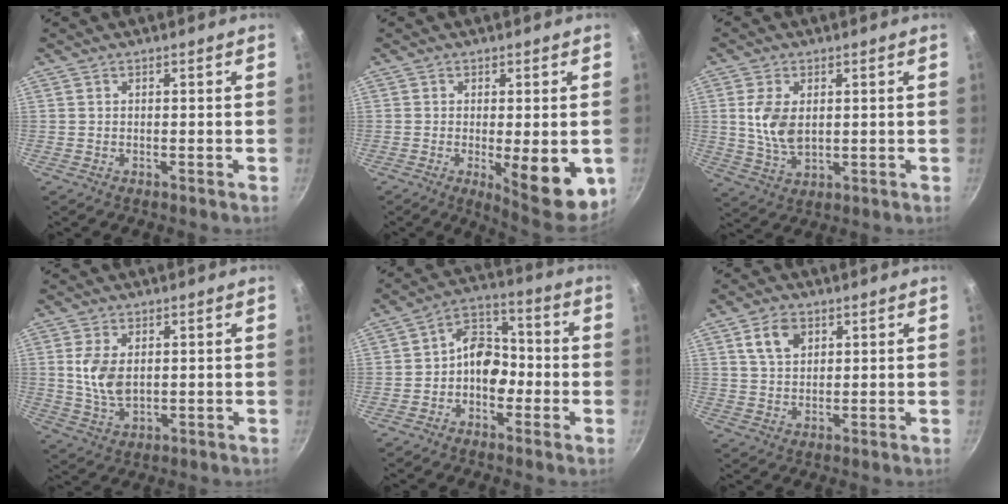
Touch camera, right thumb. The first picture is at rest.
{"total": 11.6, "force": [-2.3, 3.7, 10.7], "torque": [-0.121, -0.010, -0.020]}
{"total": 7.7, "force": [1.2, 4.5, 6.1], "torque": [-0.119, -0.011, 0.027]}
{"total": 7.1, "force": [1.2, 4.2, 5.7], "torque": [-0.111, -0.011, 0.027]}
{"total": 9.1, "force": [-1.8, 6.7, 5.9], "torque": [-0.045, 0.041, -0.046]}
{"total": 6.1, "force": [2.6, 4.0, 3.7], "torque": [-0.056, -0.003, 0.048]}